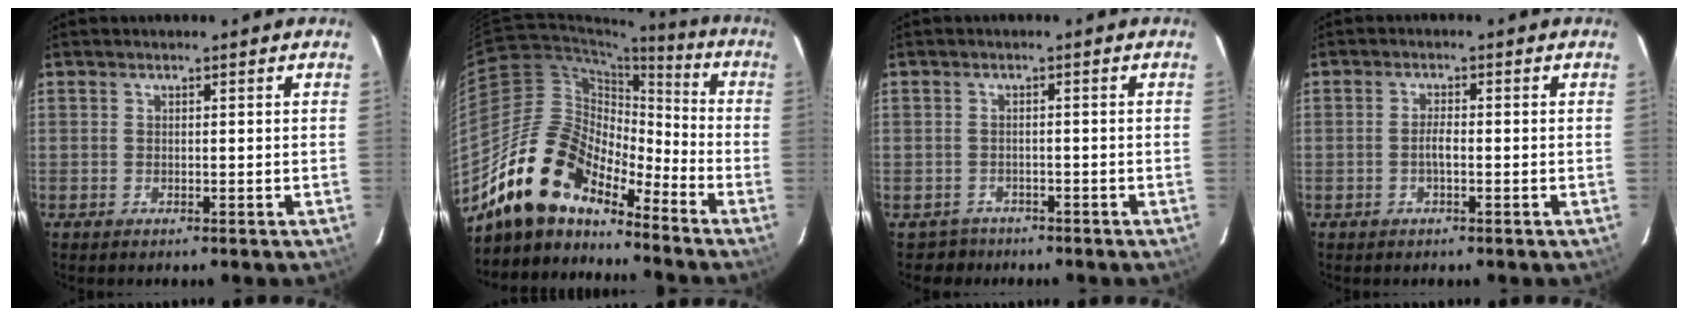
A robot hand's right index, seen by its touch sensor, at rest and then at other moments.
{"total": 16.4, "force": [-13.4, 6.3, 7.0], "torque": [-0.131, 0.010, -0.252]}
{"total": 2.8, "force": [-2.1, 1.9, -0.4], "torque": [0.000, 0.008, -0.032]}
{"total": 2.0, "force": [-0.6, 0.5, 1.8], "torque": [-0.035, 0.001, -0.013]}